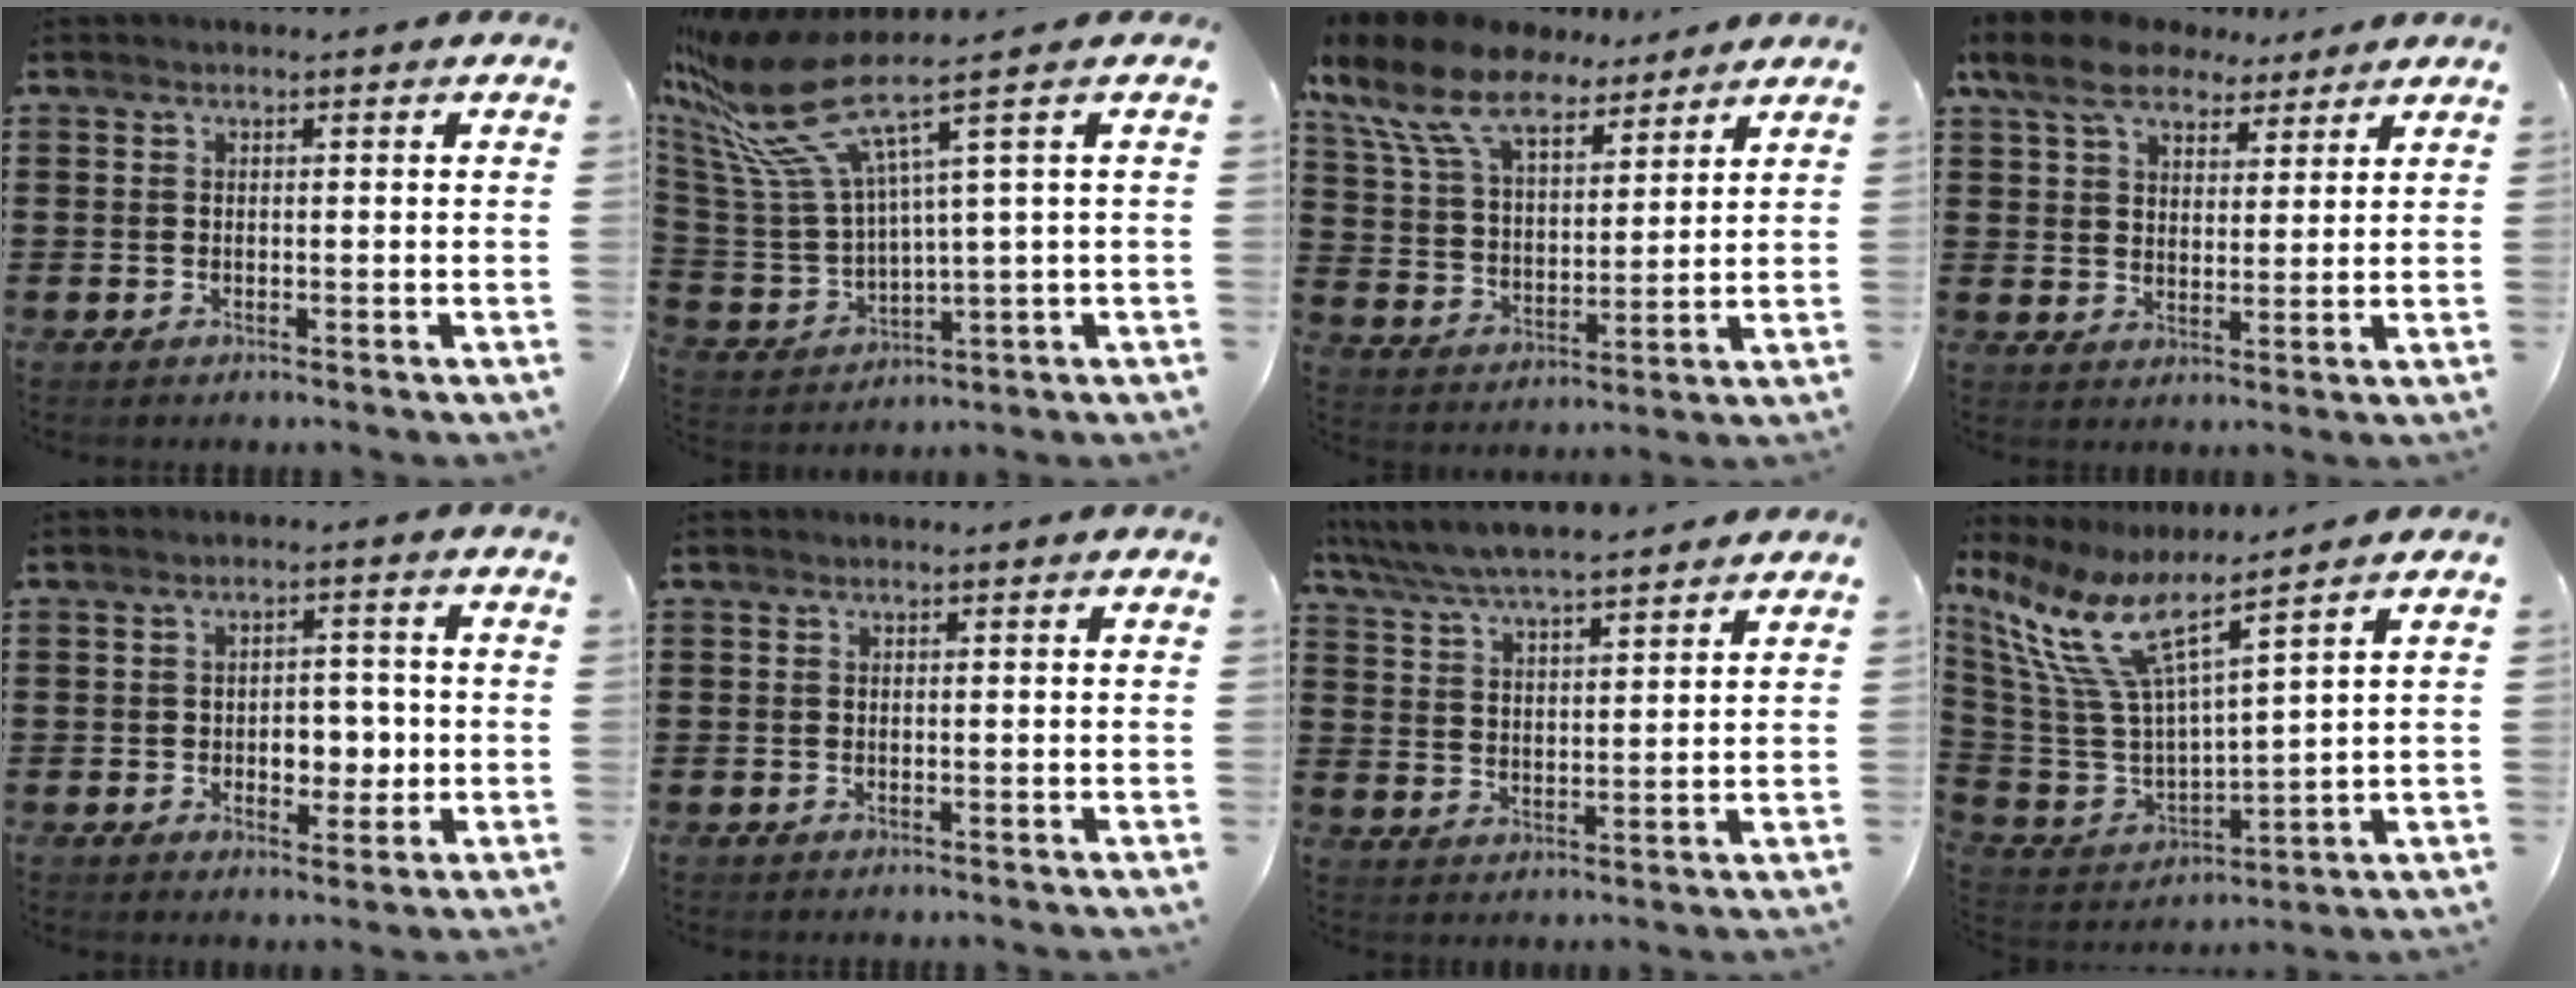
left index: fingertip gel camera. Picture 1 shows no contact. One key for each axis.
{"total": 11.8, "fx": 6.3, "fy": 3.0, "fz": 9.6, "tx": -0.250, "ty": -0.047, "tz": 0.095}
{"total": 11.9, "fx": 9.0, "fy": 4.7, "fz": 6.1, "tx": -0.160, "ty": -0.030, "tz": 0.165}
{"total": 8.4, "fx": 6.4, "fy": 4.1, "fz": 3.5, "tx": -0.078, "ty": -0.009, "tz": 0.118}
{"total": 4.9, "fx": -0.7, "fy": 3.1, "fz": 3.7, "tx": -0.058, "ty": 0.000, "tz": -0.019}
{"total": 0.0}
{"total": 6.4, "fx": 6.1, "fy": 0.3, "fz": 2.0, "tx": -0.062, "ty": -0.027, "tz": 0.107}
{"total": 11.4, "fx": 7.3, "fy": 2.1, "fz": 8.5, "tx": -0.217, "ty": -0.060, "tz": 0.120}